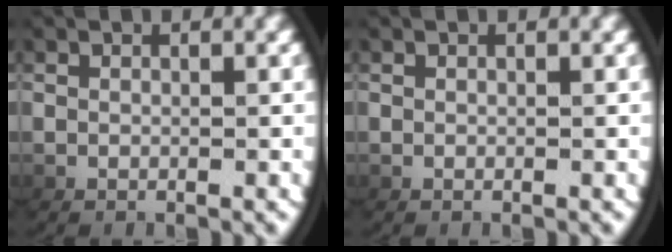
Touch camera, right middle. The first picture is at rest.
{"total": 0.0}